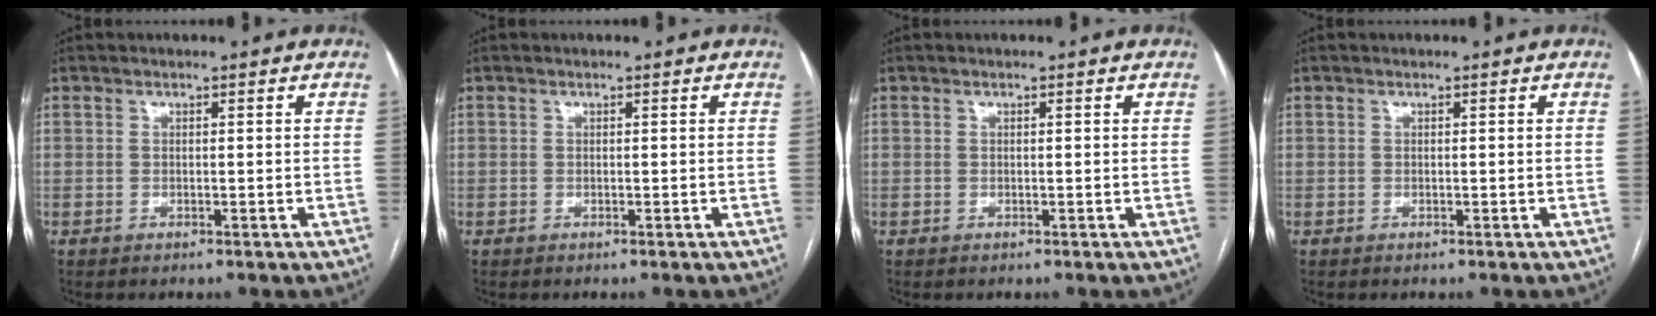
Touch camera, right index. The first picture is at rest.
{"total": 0.0}
{"total": 0.0}
{"total": 0.0}